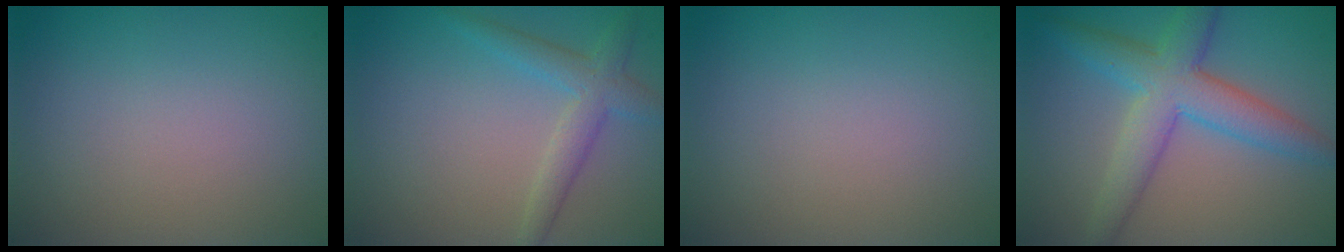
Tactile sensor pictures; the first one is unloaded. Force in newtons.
{"total": 2.8, "press": 2.8, "slide": 0.0}
{"total": 0.0}
{"total": 5.9, "press": 5.9, "slide": 0.2}